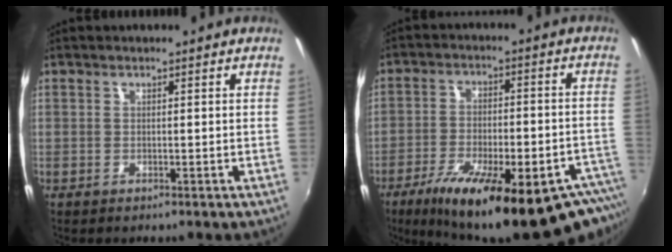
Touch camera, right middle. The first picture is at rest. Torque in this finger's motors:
{"motor_torque": [1.28, -0.85, 0.91, 0.21]}